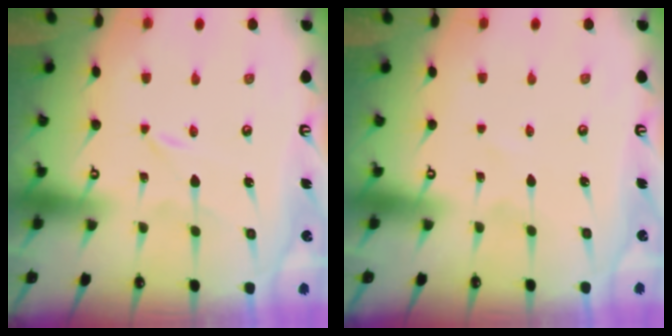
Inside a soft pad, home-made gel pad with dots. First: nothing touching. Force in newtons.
{"total": 0.0}